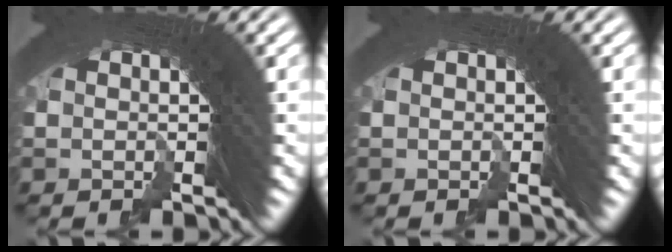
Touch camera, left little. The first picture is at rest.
{"total": 0.0}